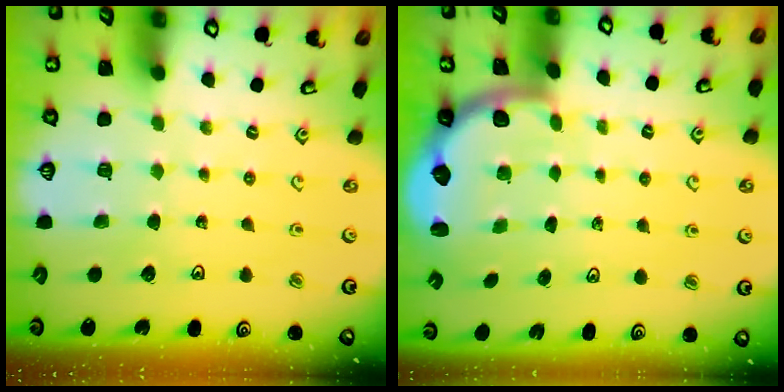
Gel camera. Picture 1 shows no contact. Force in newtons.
{"total": 2.1, "press": 1.9, "slide": 0.8}